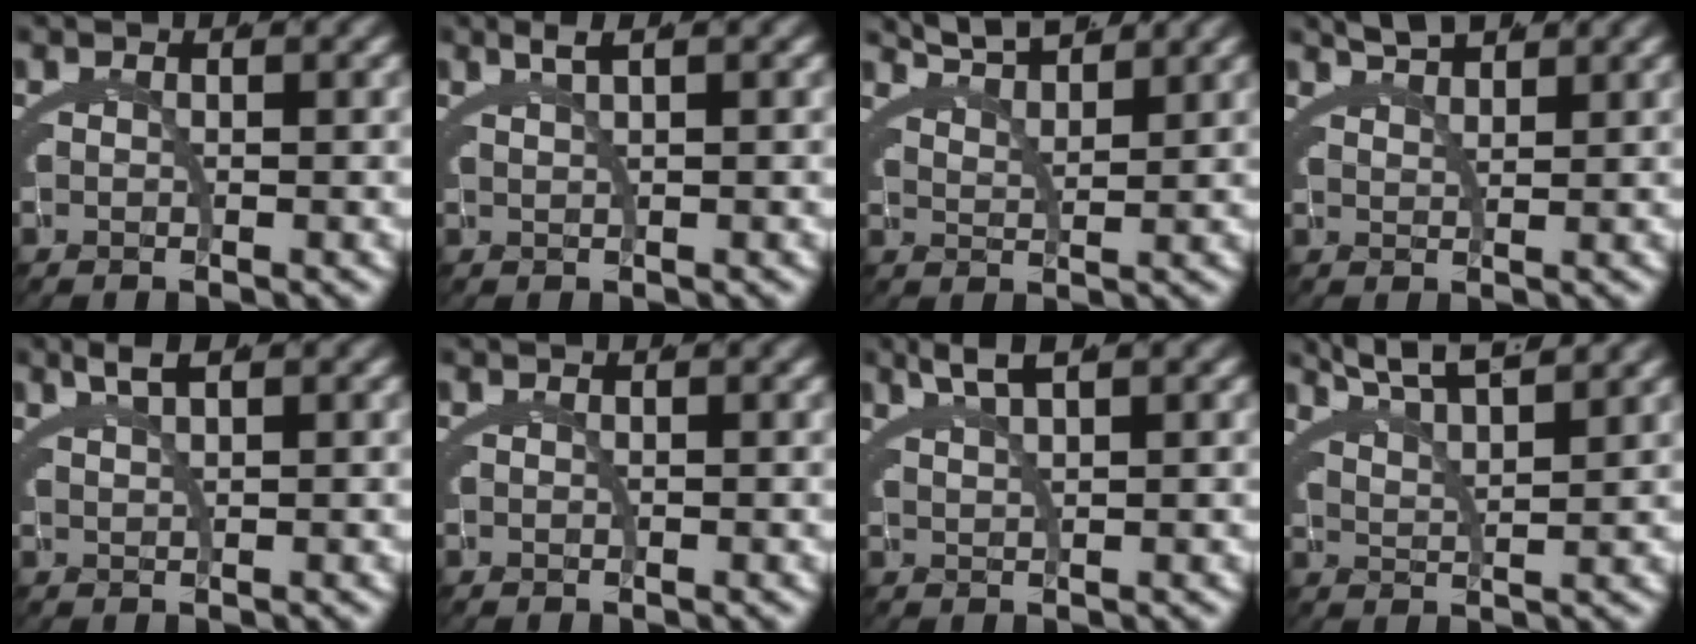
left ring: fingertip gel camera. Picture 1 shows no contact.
{"total": 1.4, "force": [0.9, -0.8, 0.5], "torque": [0.003, 0.008, 0.019]}
{"total": 4.9, "force": [4.6, -1.1, 1.1], "torque": [-0.004, 0.012, 0.080]}
{"total": 3.0, "force": [2.8, -1.0, 0.4], "torque": [0.005, 0.007, 0.054]}
{"total": 1.7, "force": [1.4, -0.9, 0.6], "torque": [-0.004, 0.007, 0.029]}
{"total": 0.0}
{"total": 2.6, "force": [2.0, -1.4, 0.9], "torque": [-0.009, 0.009, 0.042]}
{"total": 5.1, "force": [4.6, -1.2, 1.7], "torque": [-0.019, 0.009, 0.081]}